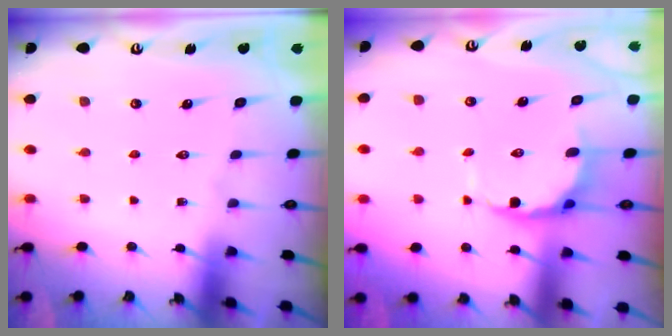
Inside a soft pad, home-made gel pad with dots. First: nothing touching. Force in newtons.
{"total": 6.2, "press": 5.7, "slide": 2.5}